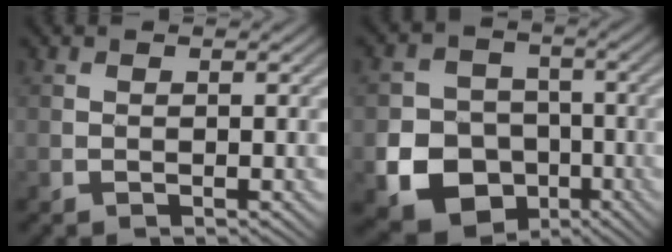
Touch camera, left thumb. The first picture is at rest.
{"total": 13.2, "force": [-5.0, 11.2, 4.7], "torque": [-0.114, -0.056, -0.110]}